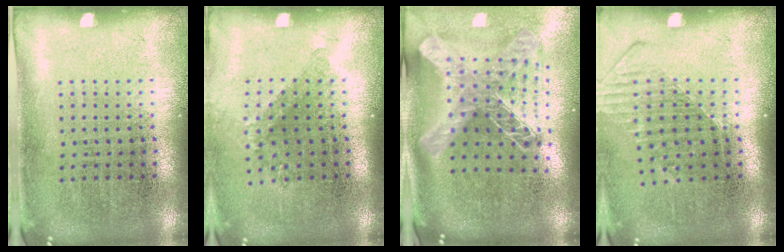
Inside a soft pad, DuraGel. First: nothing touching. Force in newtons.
{"total": 1.3, "press": 0.8, "slide": 0.9}
{"total": 2.7, "press": 1.9, "slide": 1.9}
{"total": 1.6, "press": 1.2, "slide": 1.1}